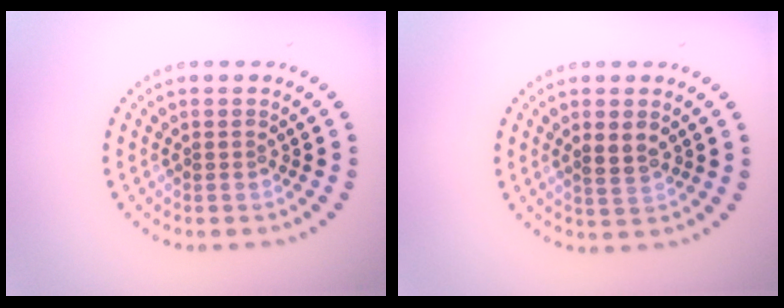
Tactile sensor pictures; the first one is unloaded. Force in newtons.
{"total": 1.8, "press": 1.7, "slide": 0.6}